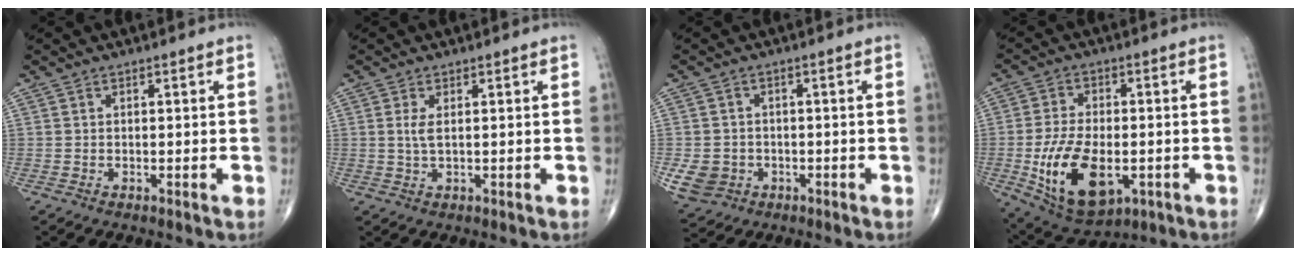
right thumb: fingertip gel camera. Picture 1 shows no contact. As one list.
[{"total": 2.3, "force": [0.4, 0.7, 2.2], "torque": [-0.053, 0.000, 0.013]}, {"total": 6.2, "force": [-1.7, 5.5, 2.3], "torque": [-0.041, 0.007, -0.020]}, {"total": 15.9, "force": [-4.0, 8.8, 12.7], "torque": [-0.219, -0.001, -0.051]}]